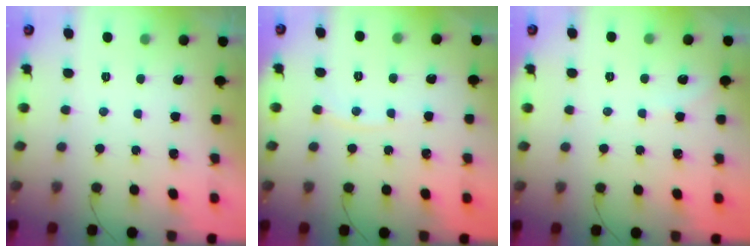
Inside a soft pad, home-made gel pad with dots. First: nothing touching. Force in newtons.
{"total": 4.5, "press": 4.5, "slide": 0.5}
{"total": 2.4, "press": 2.4, "slide": 0.4}